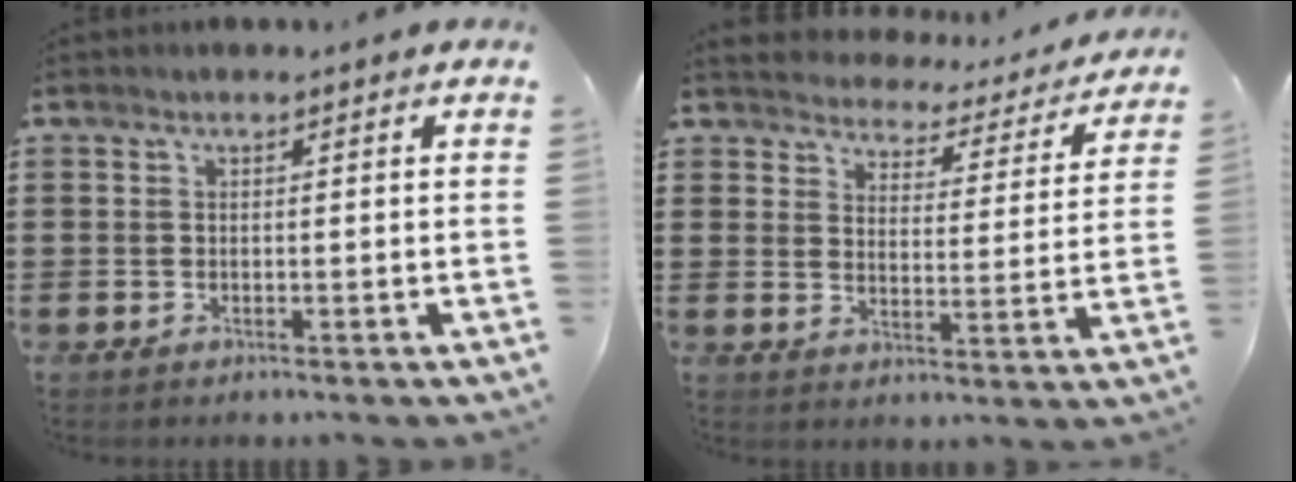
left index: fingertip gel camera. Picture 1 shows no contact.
{"total": 3.2, "force": [3.2, 0.4, -0.2], "torque": [-0.022, -0.030, 0.049]}